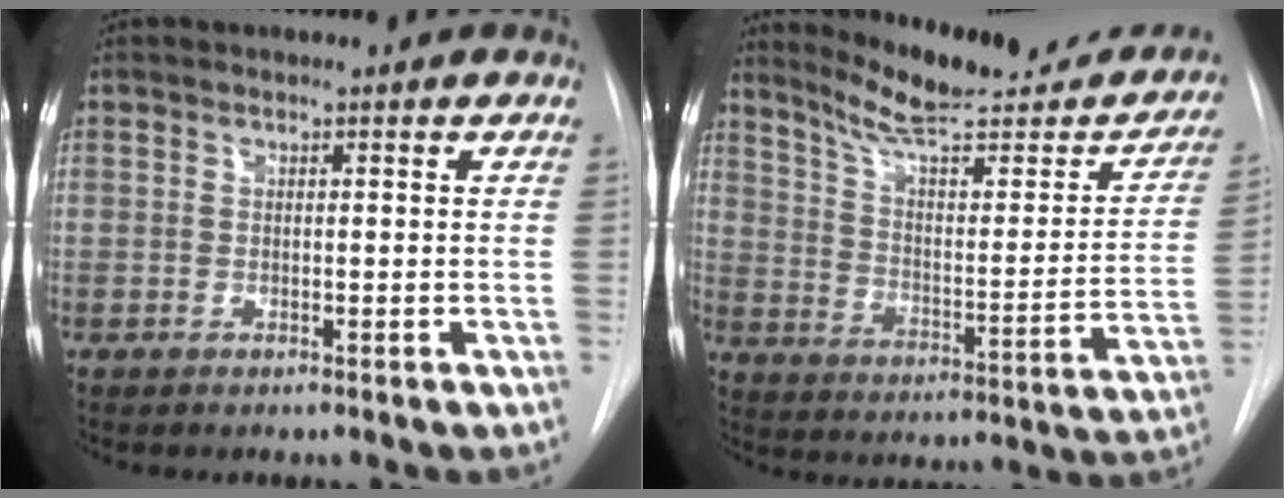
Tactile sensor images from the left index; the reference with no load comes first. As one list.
[{"total": 23.9, "force": [20.3, 4.7, 11.7], "torque": [-0.158, -0.040, 0.274]}]